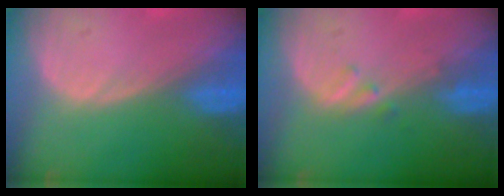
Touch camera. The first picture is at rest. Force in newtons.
{"total": 1.4, "press": 1.4, "slide": 0.2}